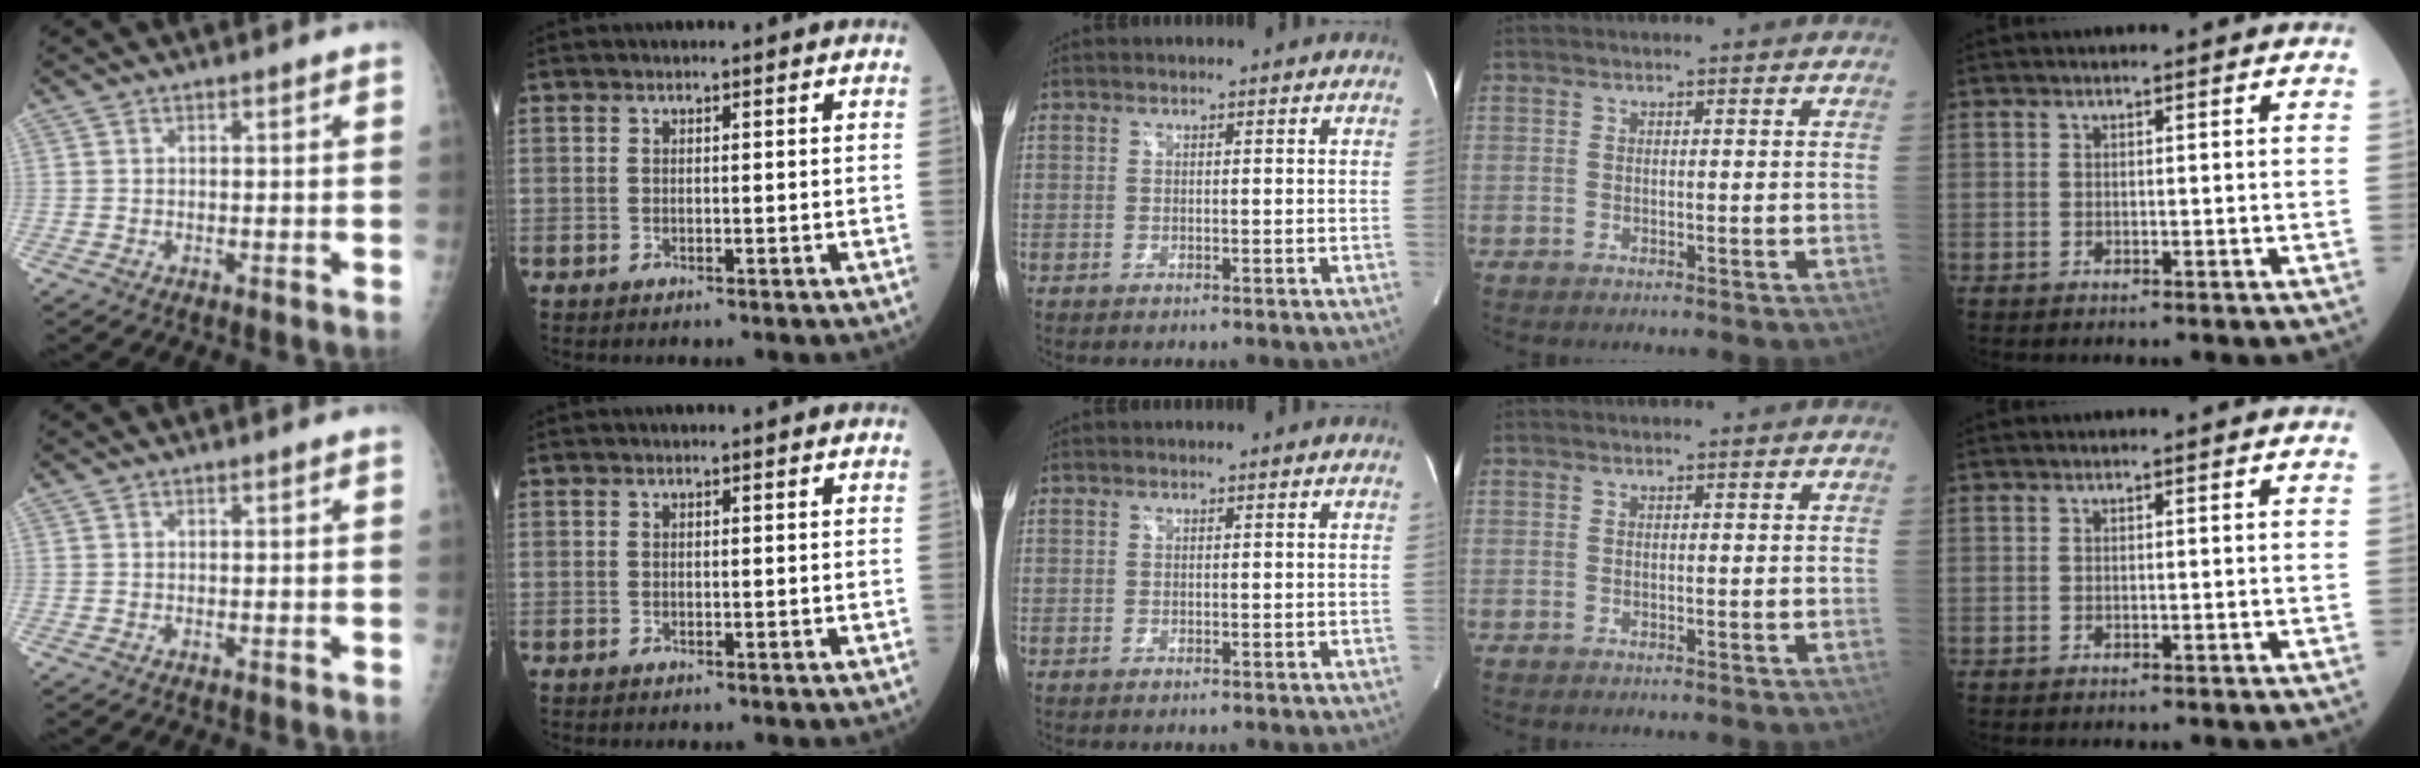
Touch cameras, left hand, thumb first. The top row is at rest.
{}